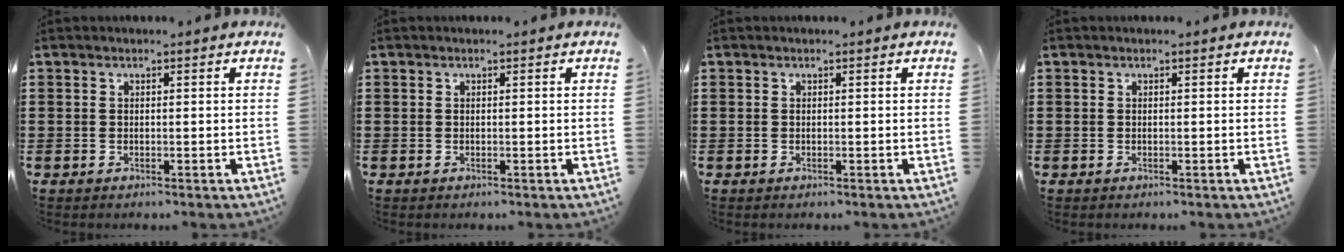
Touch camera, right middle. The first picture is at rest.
{"total": 0.0}
{"total": 0.0}
{"total": 0.0}